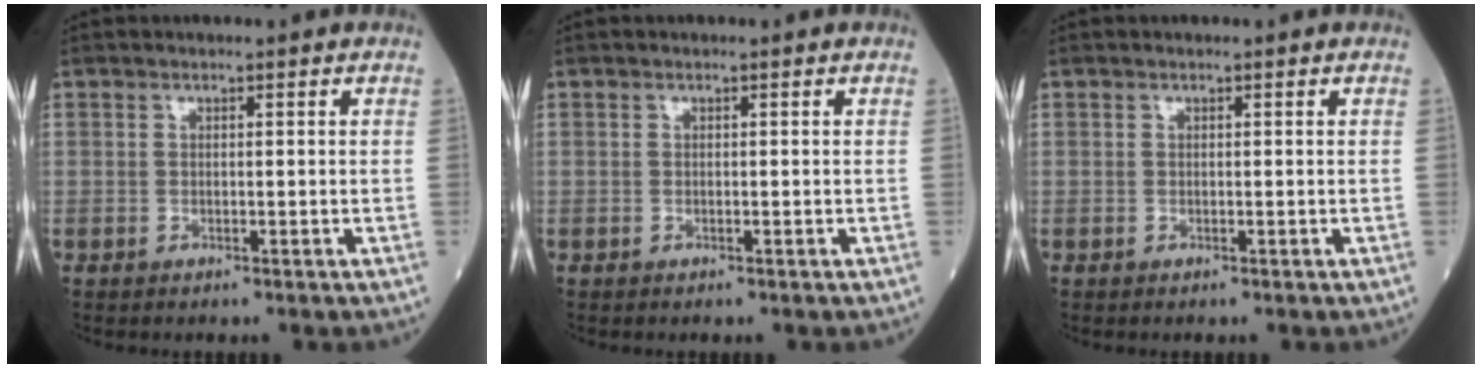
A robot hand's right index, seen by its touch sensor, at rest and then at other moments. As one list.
[{"total": 0.0}, {"total": 0.0}]